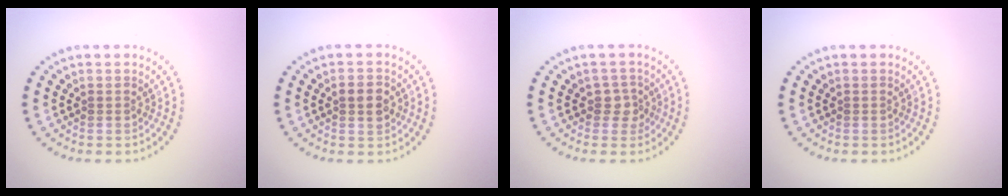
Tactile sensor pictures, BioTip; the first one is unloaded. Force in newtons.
{"total": 2.5, "press": 2.5, "slide": 0.2}
{"total": 1.7, "press": 1.4, "slide": 1.0}
{"total": 0.0}